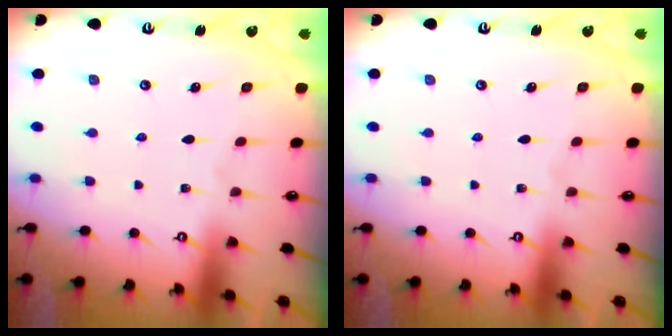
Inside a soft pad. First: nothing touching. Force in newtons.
{"total": 0.0}